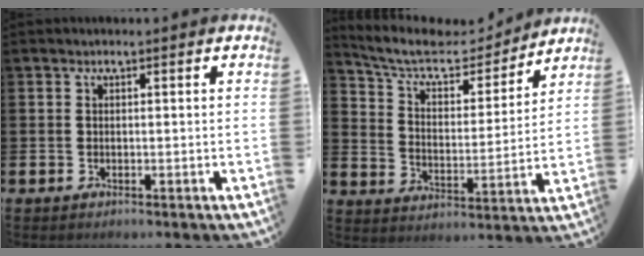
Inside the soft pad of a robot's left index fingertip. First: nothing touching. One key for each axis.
{"total": 8.6, "fx": 7.4, "fy": 2.9, "fz": 3.2, "tx": -0.083, "ty": -0.053, "tz": 0.121}